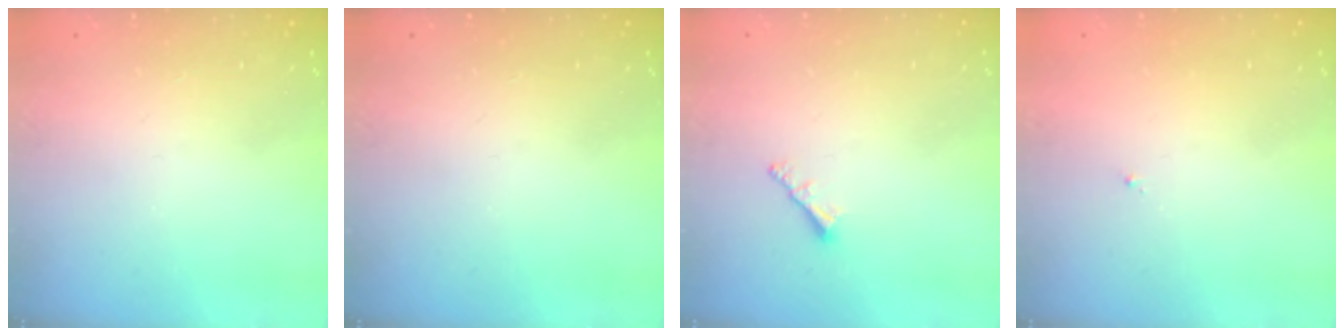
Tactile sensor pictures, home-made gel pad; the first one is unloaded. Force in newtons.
{"total": 0.0}
{"total": 2.1, "press": 2.0, "slide": 0.5}
{"total": 0.8, "press": 0.7, "slide": 0.3}